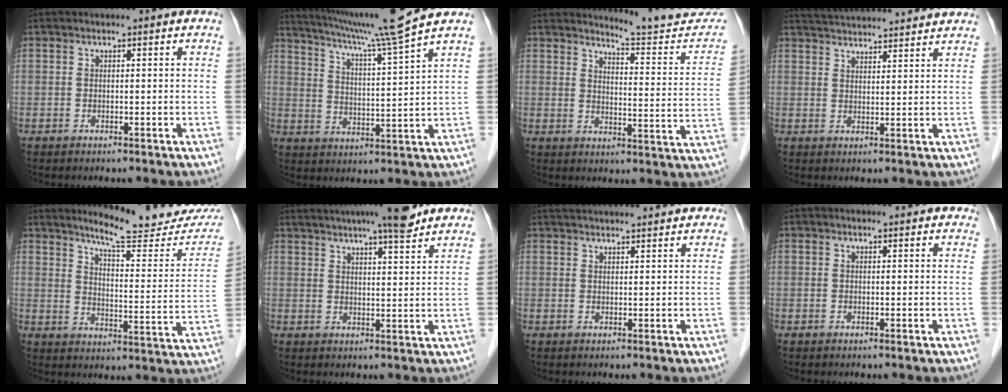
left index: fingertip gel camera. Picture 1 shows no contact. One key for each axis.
{"total": 12.3, "fx": 10.6, "fy": -3.4, "fz": 5.3, "tx": -0.102, "ty": -0.027, "tz": 0.171}
{"total": 13.4, "fx": 13.2, "fy": 0.0, "fz": 2.3, "tx": -0.021, "ty": -0.081, "tz": 0.155}
{"total": 13.1, "fx": 12.4, "fy": 0.8, "fz": 4.1, "tx": -0.076, "ty": 0.033, "tz": 0.177}
{"total": 18.4, "fx": 17.0, "fy": 1.7, "fz": 6.9, "tx": -0.090, "ty": -0.080, "tz": 0.209}
{"total": 13.2, "fx": 11.2, "fy": 0.7, "fz": 6.9, "tx": -0.113, "ty": 0.018, "tz": 0.155}
{"total": 10.7, "fx": 10.0, "fy": 0.4, "fz": 3.7, "tx": -0.059, "ty": 0.033, "tz": 0.136}
{"total": 3.6, "fx": 3.3, "fy": 1.0, "fz": 0.9, "tx": -0.011, "ty": 0.012, "tz": 0.029}